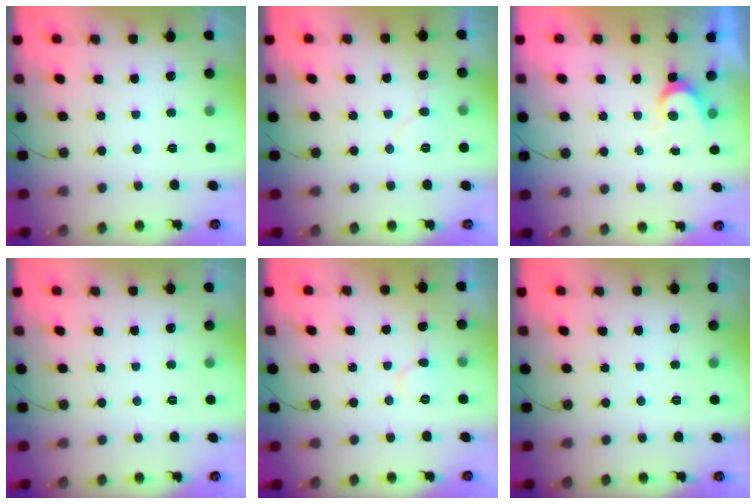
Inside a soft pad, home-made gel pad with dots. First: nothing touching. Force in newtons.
{"total": 4.3, "press": 4.3, "slide": 0.4}
{"total": 3.8, "press": 3.8, "slide": 0.3}
{"total": 0.0}
{"total": 3.6, "press": 3.6, "slide": 0.5}
{"total": 0.0}